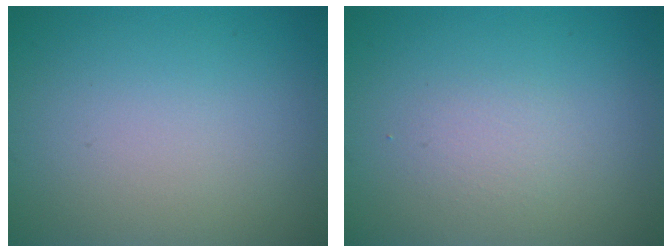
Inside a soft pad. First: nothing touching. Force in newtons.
{"total": 1.2, "press": 1.2, "slide": 0.0}